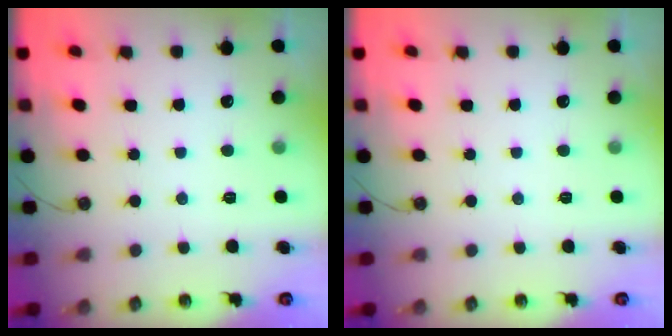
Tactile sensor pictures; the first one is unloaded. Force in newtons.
{"total": 0.0}